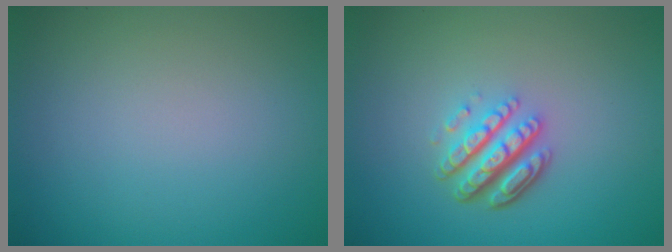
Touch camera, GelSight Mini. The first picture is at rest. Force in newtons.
{"total": 4.9, "press": 3.5, "slide": 3.4}